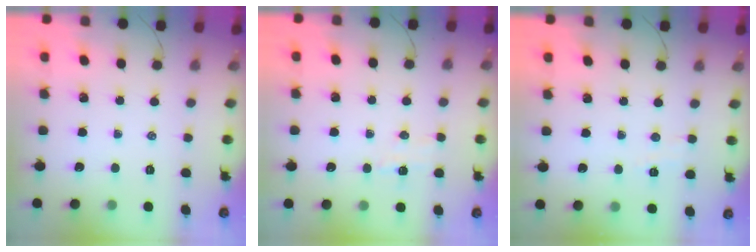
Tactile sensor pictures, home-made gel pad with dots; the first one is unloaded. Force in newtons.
{"total": 5.3, "press": 5.2, "slide": 0.7}
{"total": 2.9, "press": 2.7, "slide": 1.0}